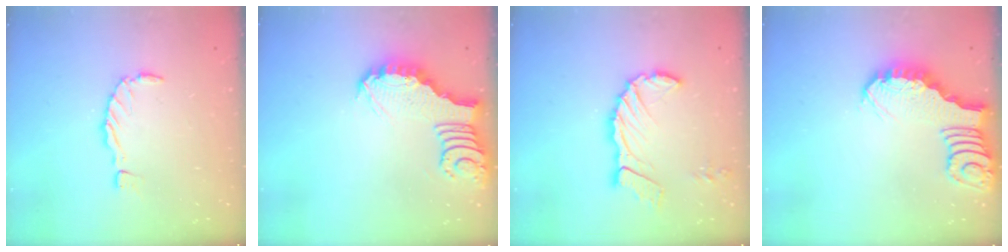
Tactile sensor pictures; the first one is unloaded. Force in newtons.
{"total": 3.3, "press": 3.3, "slide": 0.2}
{"total": 12.3, "press": 12.1, "slide": 1.8}
{"total": 2.8, "press": 2.8, "slide": 0.4}